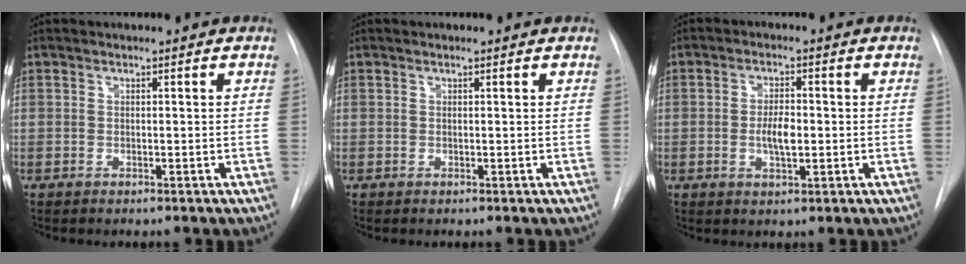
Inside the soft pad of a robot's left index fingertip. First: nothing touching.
{"total": 0.6, "force": [-0.6, -0.1, 0.0], "torque": [0.001, -0.006, -0.007]}
{"total": 4.1, "force": [-1.3, 1.3, 3.7], "torque": [-0.068, -0.007, -0.019]}